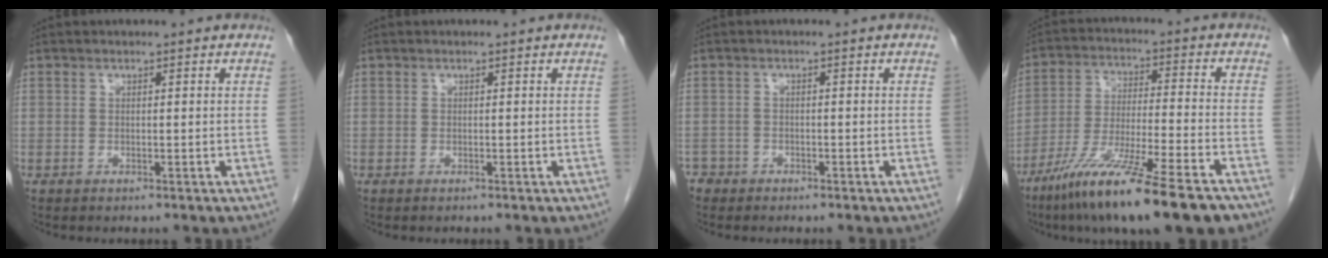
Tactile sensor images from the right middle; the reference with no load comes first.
{"total": 0.0}
{"total": 2.3, "force": [-1.8, 1.4, -0.1], "torque": [-0.002, 0.006, -0.033]}
{"total": 17.4, "force": [-12.0, 0.8, 12.5], "torque": [-0.209, -0.048, -0.207]}